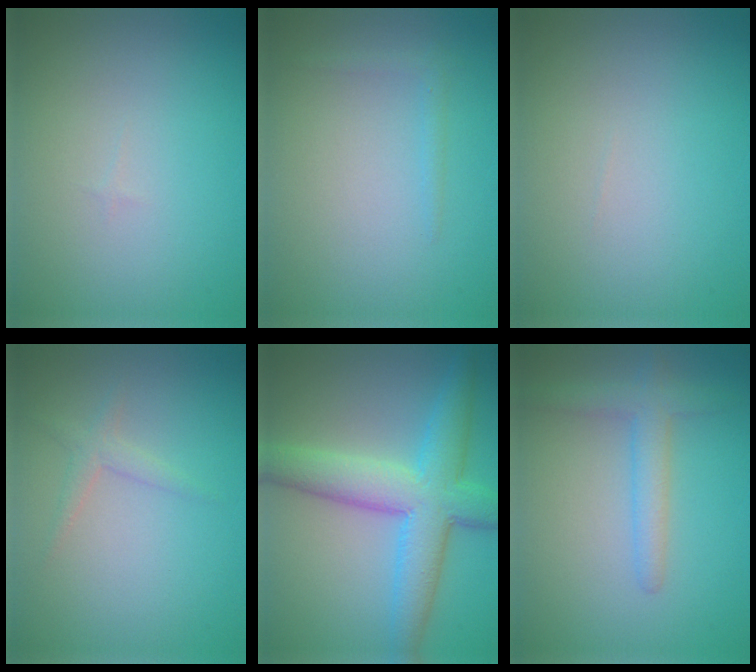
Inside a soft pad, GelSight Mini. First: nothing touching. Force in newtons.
{"total": 1.1, "press": 1.1, "slide": 0.1}
{"total": 0.0}
{"total": 1.2, "press": 1.2, "slide": 0.0}
{"total": 7.4, "press": 7.4, "slide": 0.1}
{"total": 2.8, "press": 2.8, "slide": 0.2}